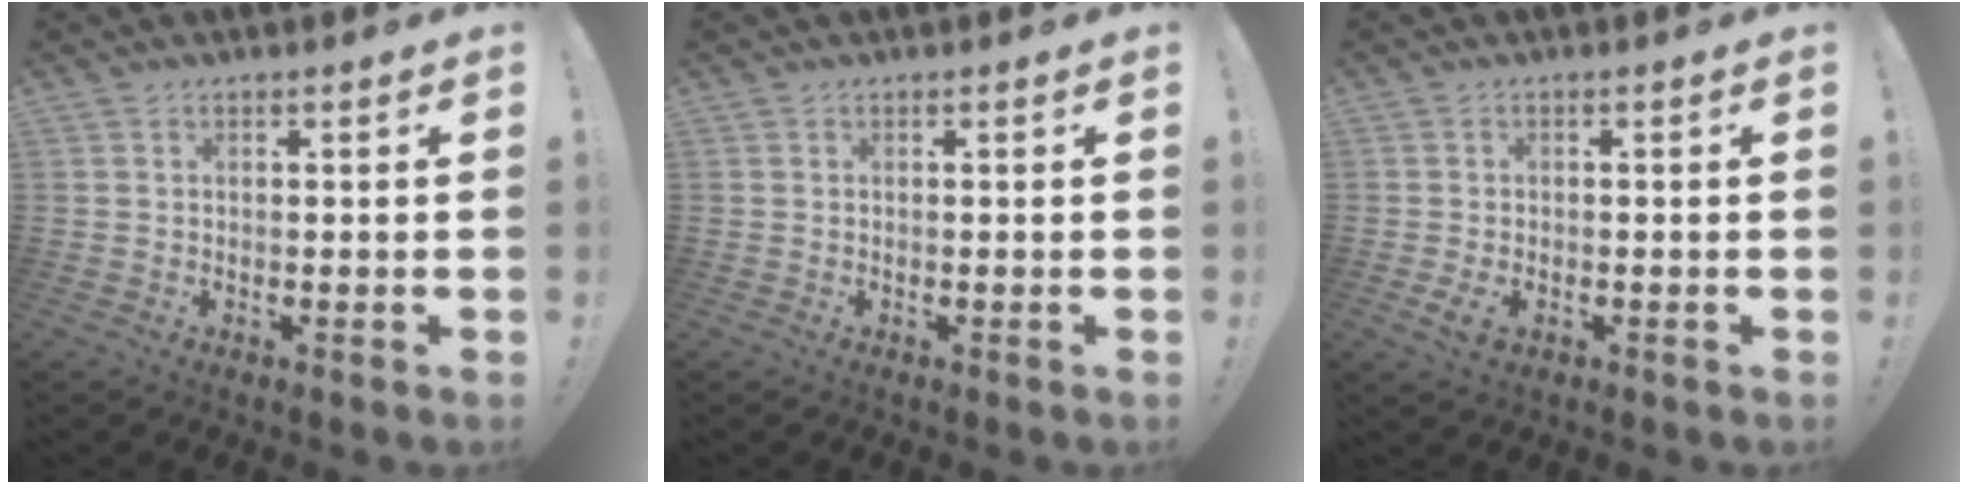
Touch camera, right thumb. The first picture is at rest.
{"total": 0.0}
{"total": 3.7, "force": [-1.1, 2.0, 2.9], "torque": [-0.055, 0.002, -0.019]}